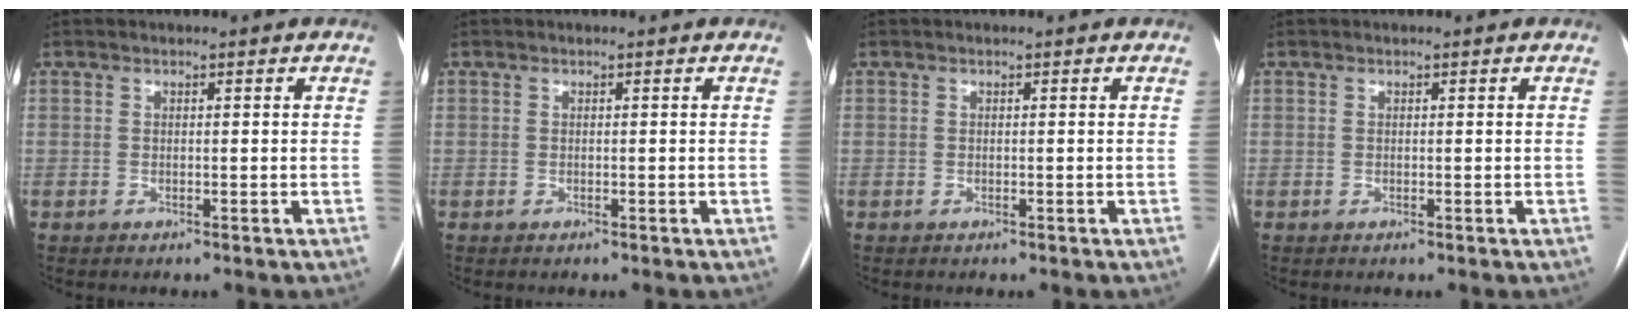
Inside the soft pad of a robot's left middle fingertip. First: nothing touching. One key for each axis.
{"total": 0.0}
{"total": 0.0}
{"total": 0.0}